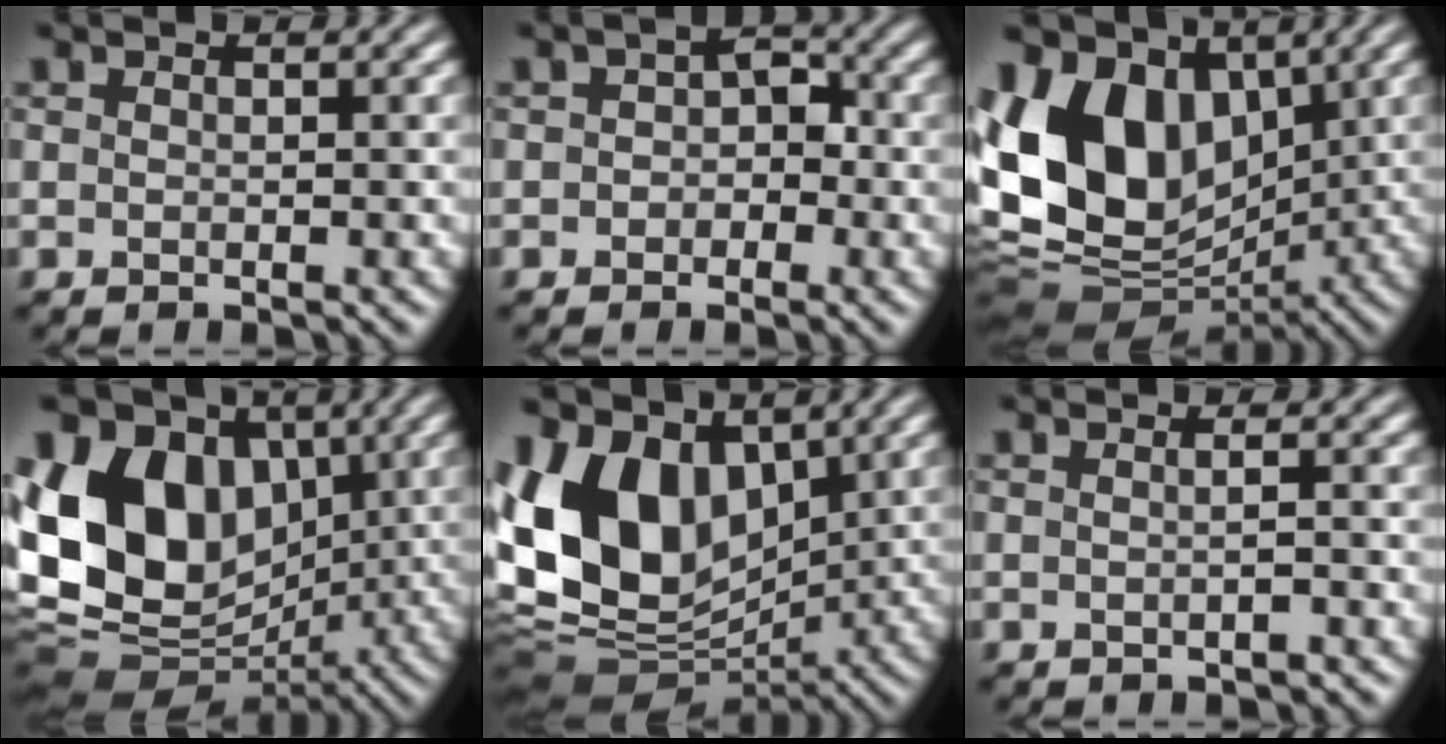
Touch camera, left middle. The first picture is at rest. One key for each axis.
{"total": 2.6, "fx": -0.3, "fy": 2.0, "fz": 1.7, "tx": -0.018, "ty": 0.005, "tz": -0.016}
{"total": 12.8, "fx": 2.3, "fy": 9.8, "fz": 8.0, "tx": -0.169, "ty": 0.011, "tz": 0.023}
{"total": 16.2, "fx": 1.4, "fy": 12.9, "fz": 9.8, "tx": -0.189, "ty": 0.018, "tz": 0.018}
{"total": 11.0, "fx": 1.8, "fy": 8.3, "fz": 7.0, "tx": -0.146, "ty": 0.000, "tz": 0.018}
{"total": 1.1, "fx": -0.1, "fy": 0.3, "fz": 1.0, "tx": -0.013, "ty": 0.002, "tz": -0.008}